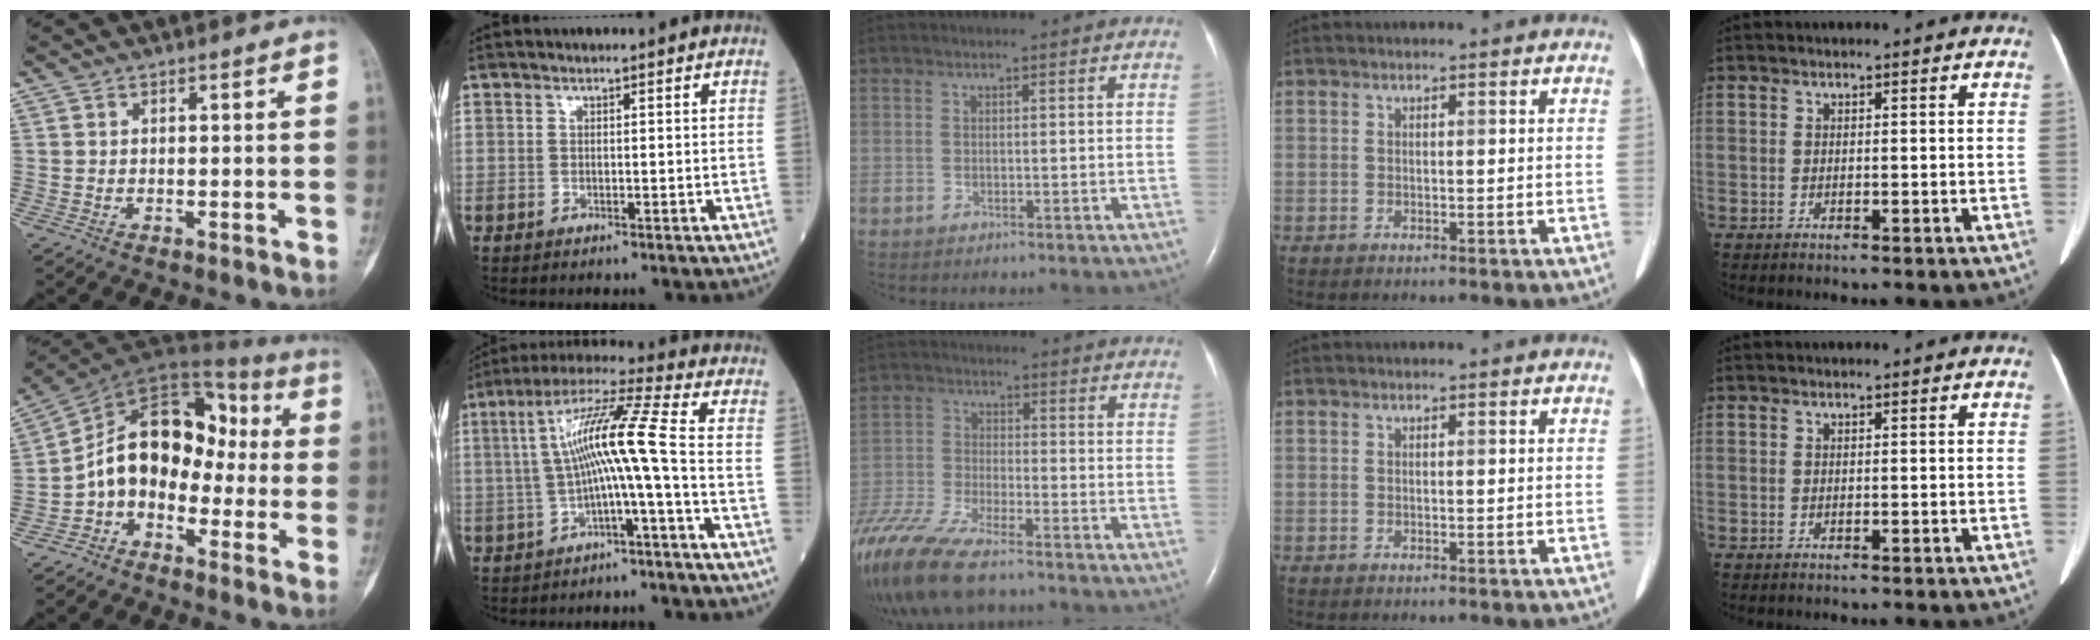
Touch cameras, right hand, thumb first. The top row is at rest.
{"thumb": {"total": 15.1, "force": [-2.1, 10.9, 10.3], "torque": [-0.130, 0.071, -0.050]}, "index": {"total": 11.2, "force": [-1.2, -0.4, 11.2], "torque": [-0.210, 0.032, -0.022]}, "middle": {"total": 15.8, "force": [-12.3, 3.1, 9.4], "torque": [-0.219, -0.041, -0.226]}}